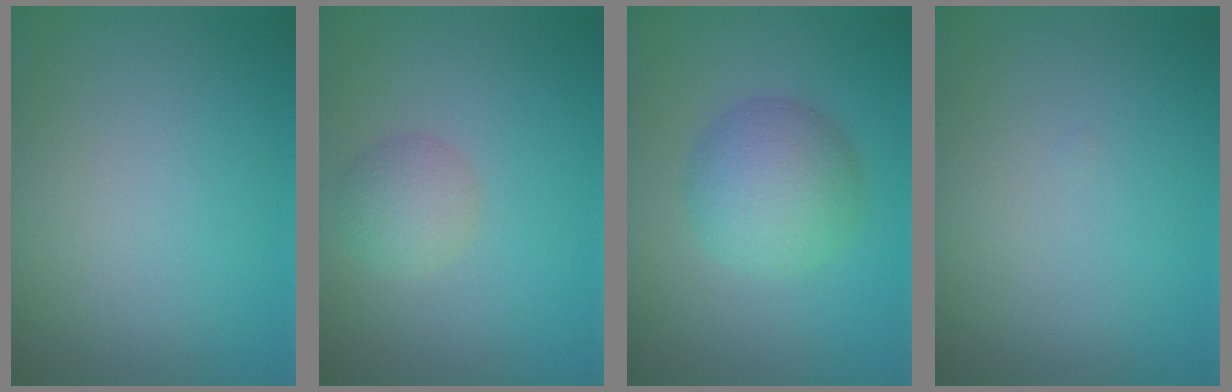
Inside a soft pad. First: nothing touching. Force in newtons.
{"total": 2.3, "press": 2.3, "slide": 0.0}
{"total": 4.7, "press": 4.7, "slide": 0.1}
{"total": 0.0}